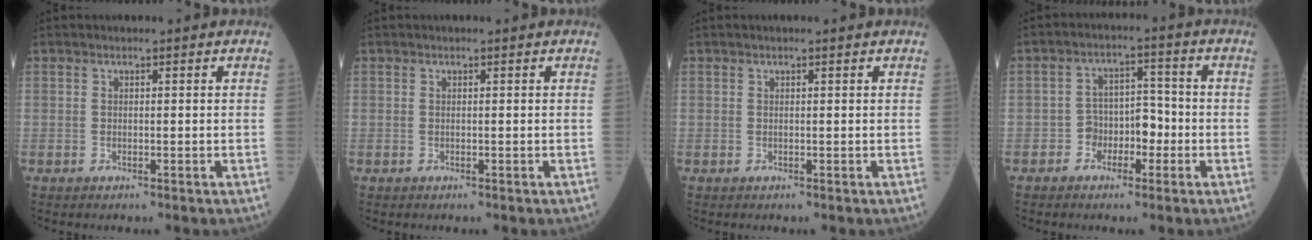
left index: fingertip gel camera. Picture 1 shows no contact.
{"total": 0.0}
{"total": 0.5, "force": [0.4, -0.1, 0.3], "torque": [-0.009, 0.003, 0.009]}
{"total": 4.6, "force": [-1.6, 2.9, 3.3], "torque": [-0.050, 0.017, -0.028]}